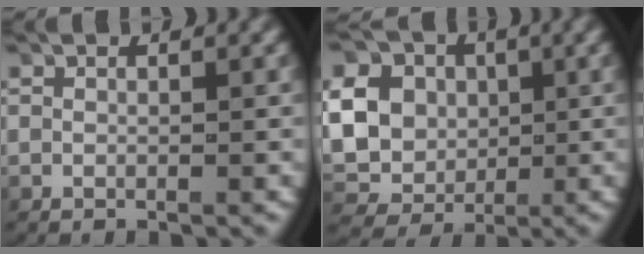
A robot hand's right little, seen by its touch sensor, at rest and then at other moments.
{"total": 13.5, "force": [0.8, 12.5, 5.0], "torque": [-0.152, -0.029, 0.008]}